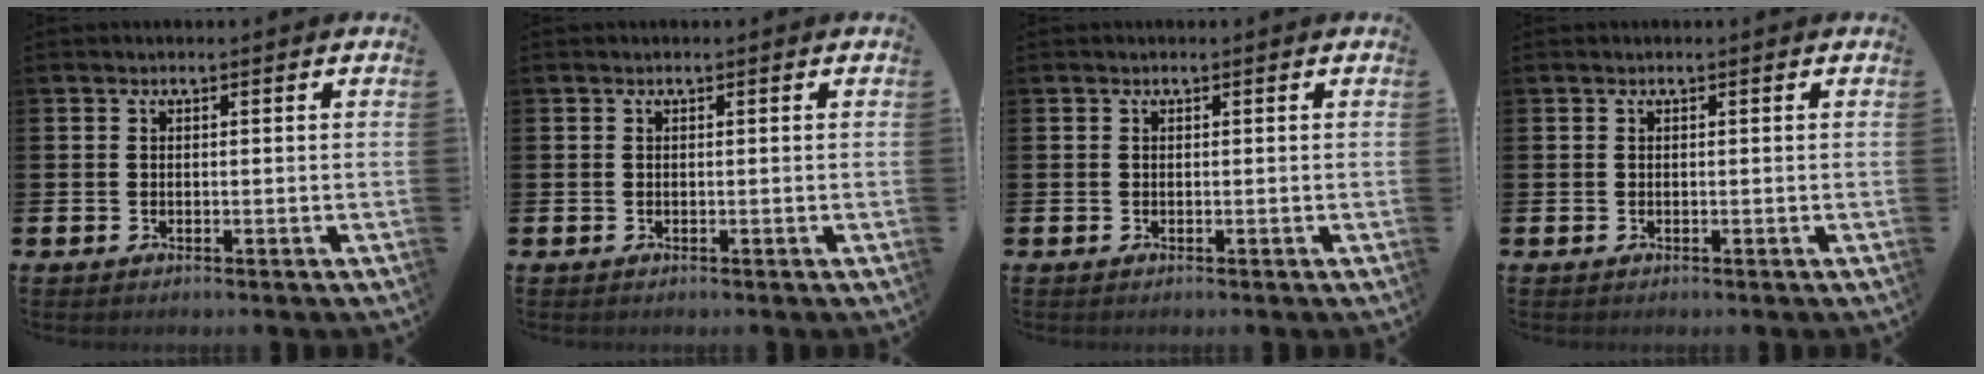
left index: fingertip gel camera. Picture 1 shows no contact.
{"total": 0.0}
{"total": 0.0}
{"total": 0.0}